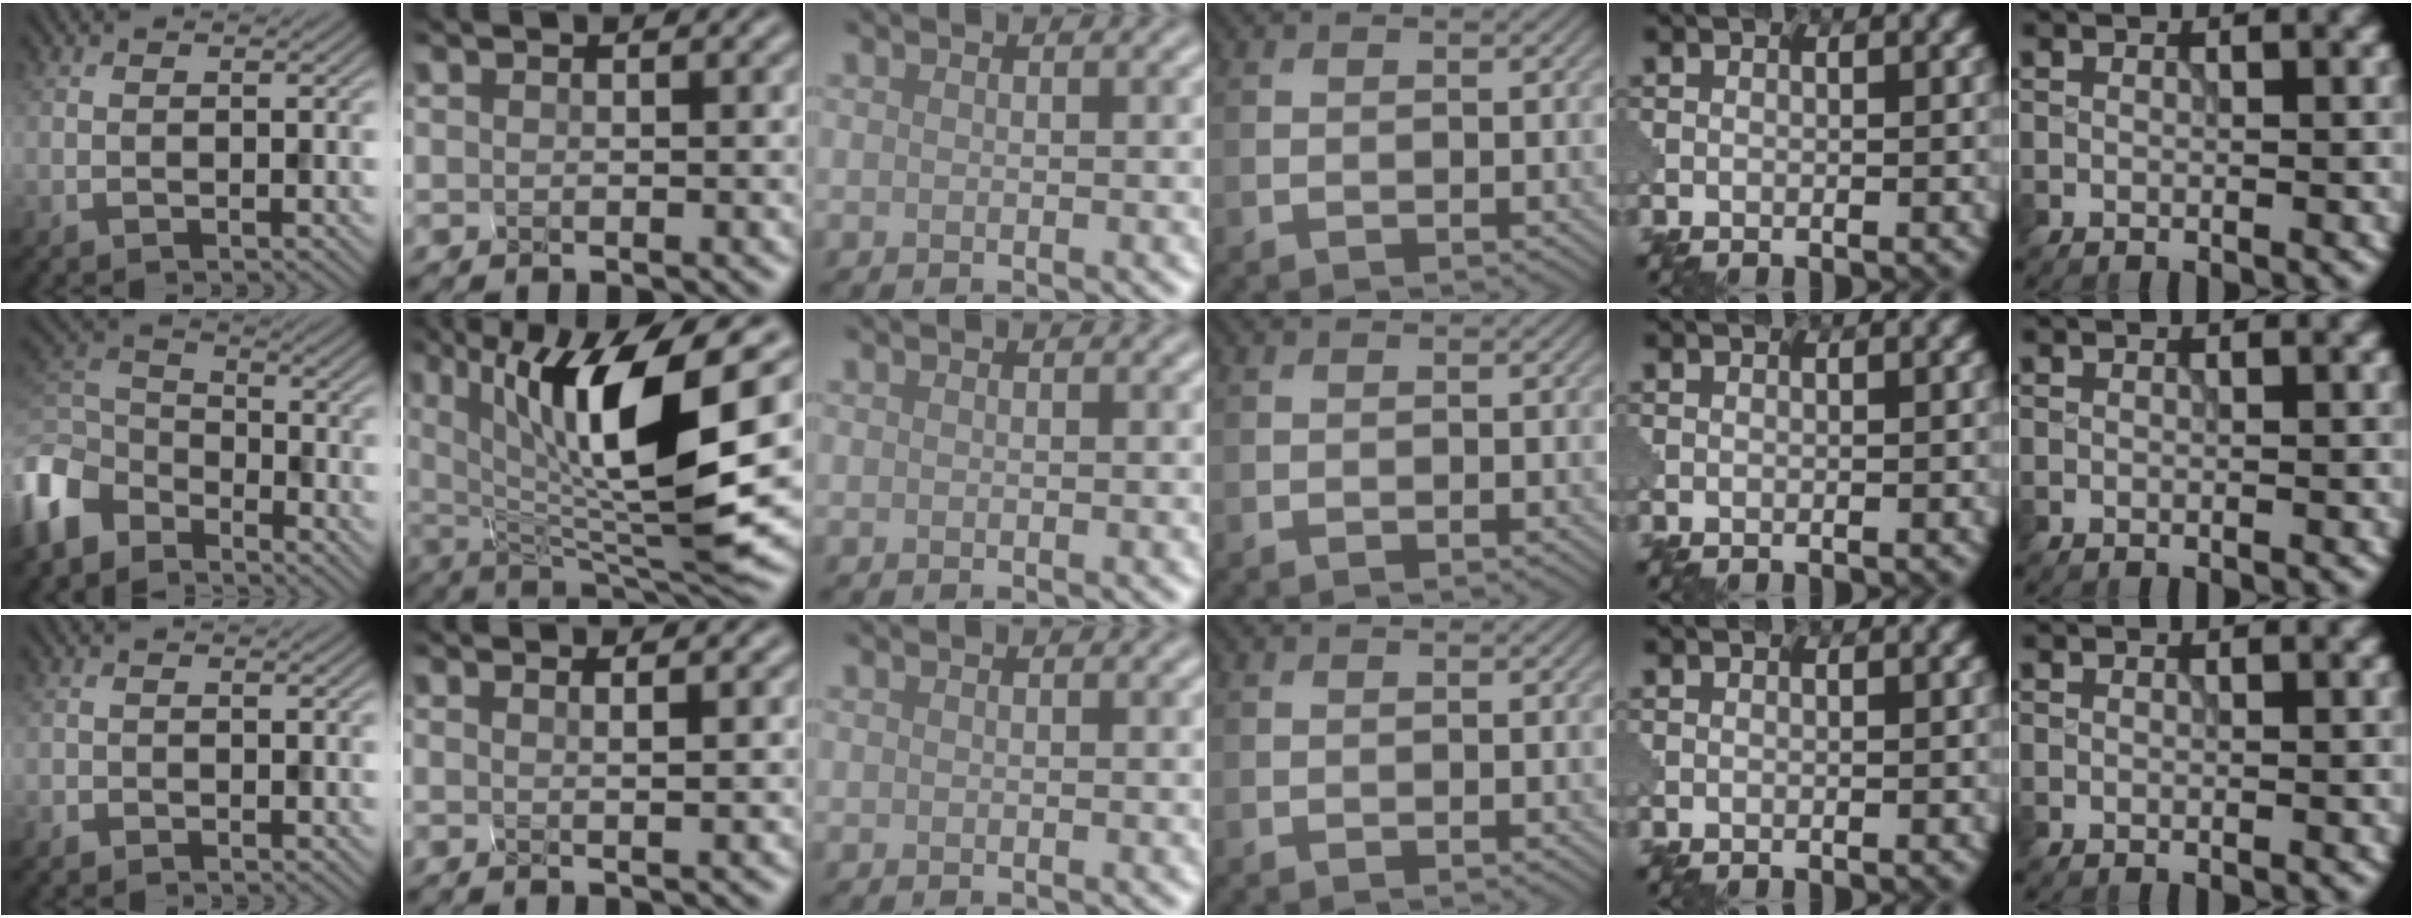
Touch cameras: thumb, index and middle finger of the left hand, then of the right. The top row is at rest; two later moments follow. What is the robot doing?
{"motion": "squeeze", "object": "hand grip exerciser"}